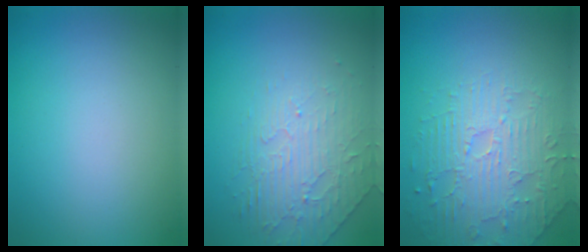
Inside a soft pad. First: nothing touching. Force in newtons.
{"total": 2.5, "press": 1.8, "slide": 1.6}
{"total": 4.6, "press": 3.9, "slide": 2.3}